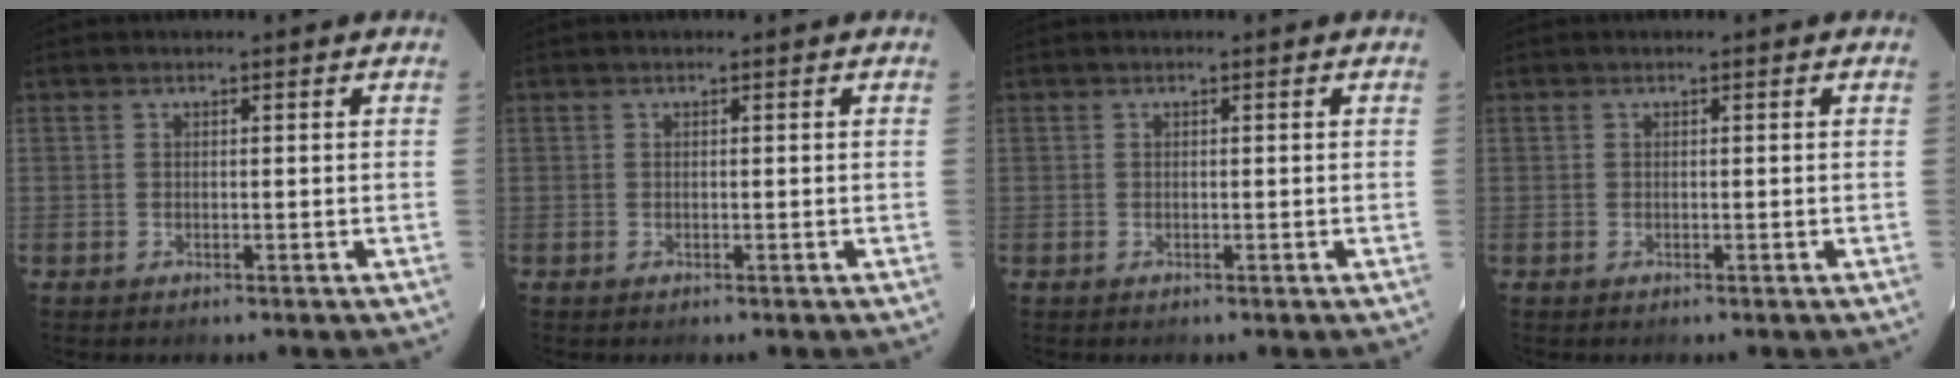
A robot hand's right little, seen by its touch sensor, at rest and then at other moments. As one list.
[{"total": 0.0}, {"total": 0.0}, {"total": 0.0}]